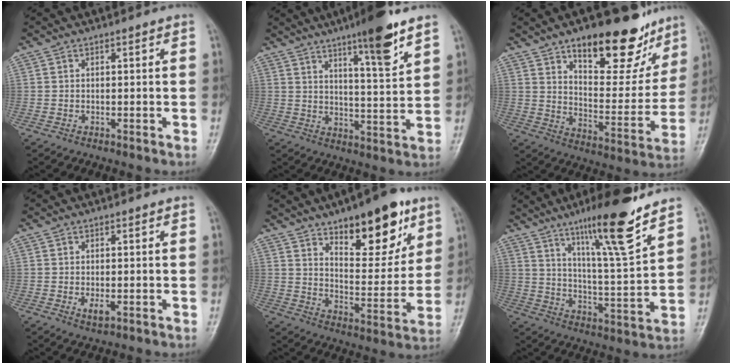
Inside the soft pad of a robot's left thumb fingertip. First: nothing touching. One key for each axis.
{"total": 11.7, "fx": 7.5, "fy": 1.6, "fz": 8.8, "tx": -0.125, "ty": -0.047, "tz": 0.116}
{"total": 21.7, "fx": 14.0, "fy": 9.3, "fz": 13.7, "tx": -0.132, "ty": -0.071, "tz": 0.208}
{"total": 2.3, "fx": -0.5, "fy": 1.1, "fz": 1.9, "tx": -0.036, "ty": -0.006, "tz": -0.007}
{"total": 17.7, "fx": 10.6, "fy": 7.2, "fz": 12.2, "tx": -0.127, "ty": -0.063, "tz": 0.168}
{"total": 16.1, "fx": 11.0, "fy": 1.5, "fz": 11.7, "tx": -0.181, "ty": -0.067, "tz": 0.183}